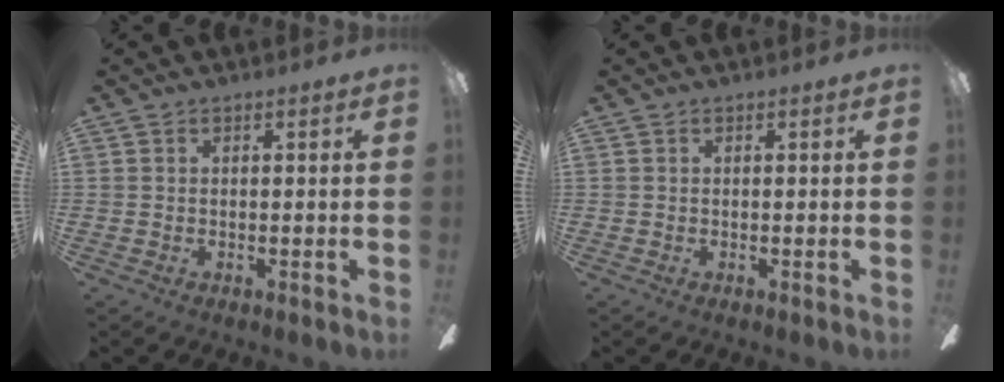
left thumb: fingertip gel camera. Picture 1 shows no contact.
{"total": 0.0}